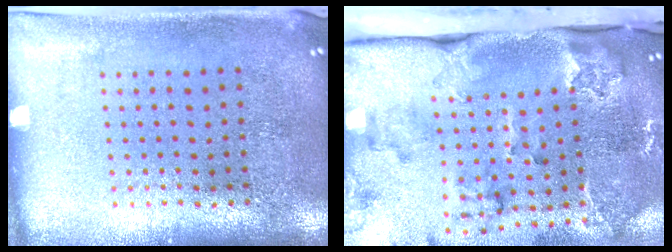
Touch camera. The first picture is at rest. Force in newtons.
{"total": 3.2, "press": 2.5, "slide": 2.0}